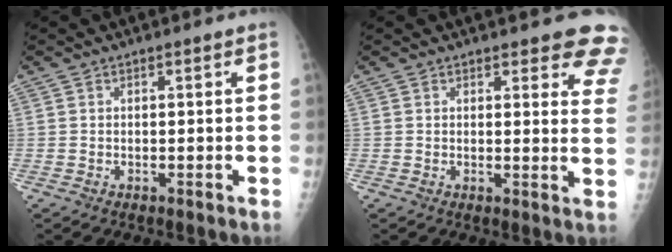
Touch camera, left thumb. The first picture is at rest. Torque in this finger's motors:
{"motor_torque": [3.05, 1.65, 0.99, -0.45, 0.14]}